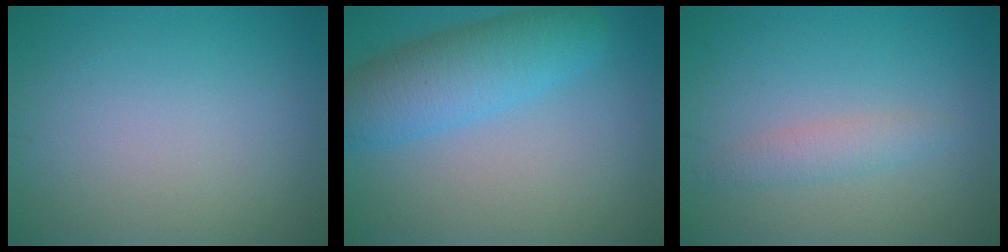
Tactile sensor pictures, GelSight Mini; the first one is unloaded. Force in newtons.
{"total": 6.2, "press": 6.2, "slide": 0.2}
{"total": 1.9, "press": 1.9, "slide": 0.0}